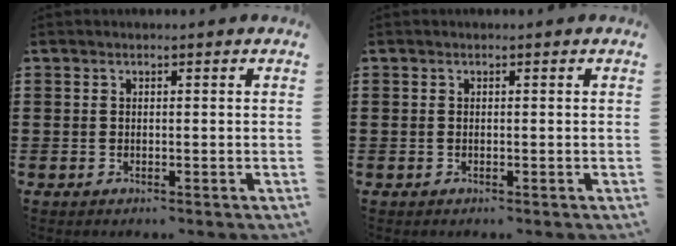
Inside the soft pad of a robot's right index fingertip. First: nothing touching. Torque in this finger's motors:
{"motor_torque": [-1.07, 1.02, -0.02, -0.01]}